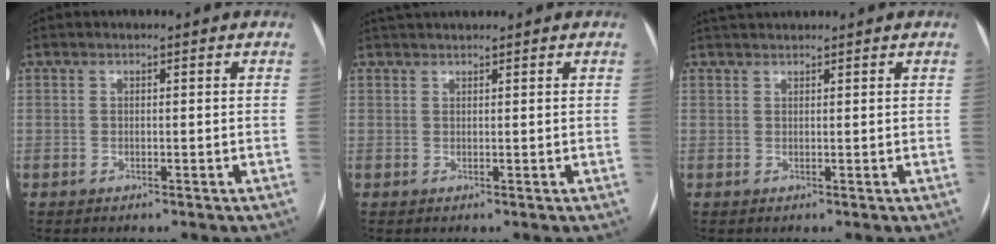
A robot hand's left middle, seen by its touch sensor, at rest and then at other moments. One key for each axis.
{"total": 2.6, "fx": 2.4, "fy": 0.0, "fz": 0.7, "tx": -0.008, "ty": 0.028, "tz": 0.045}
{"total": 2.2, "fx": 2.2, "fy": 0.0, "fz": 0.6, "tx": -0.007, "ty": 0.025, "tz": 0.041}